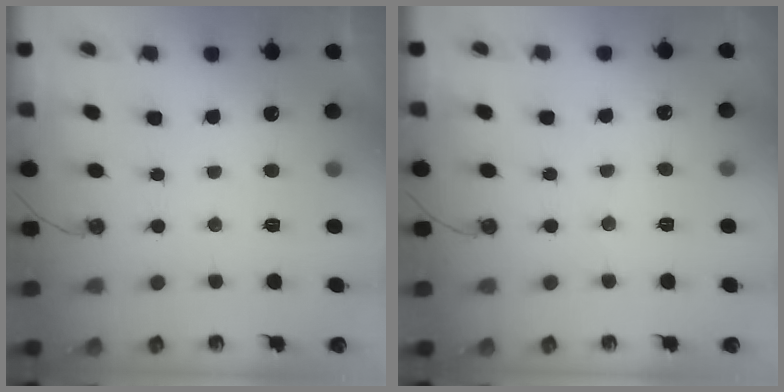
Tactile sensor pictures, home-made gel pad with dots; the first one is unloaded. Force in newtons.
{"total": 6.7, "press": 6.7, "slide": 0.7}